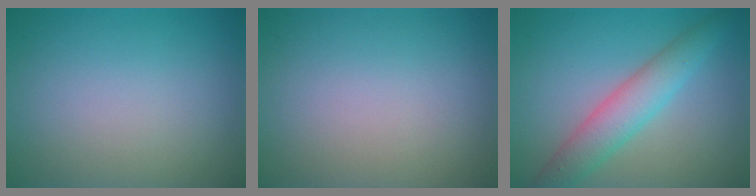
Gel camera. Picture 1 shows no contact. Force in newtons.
{"total": 0.0}
{"total": 4.4, "press": 4.4, "slide": 0.1}